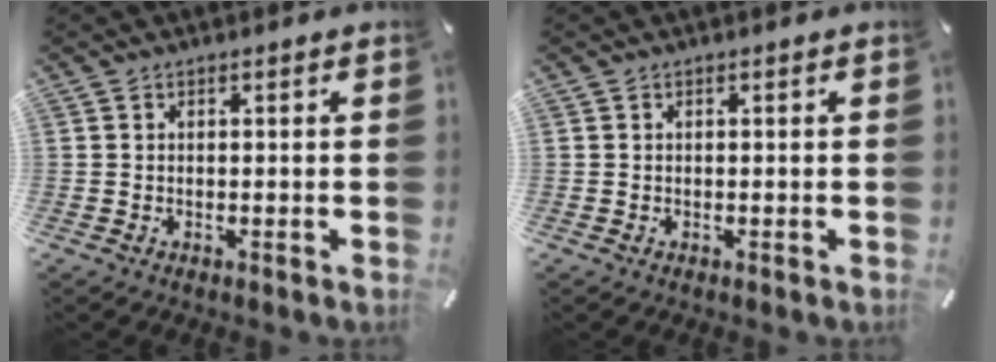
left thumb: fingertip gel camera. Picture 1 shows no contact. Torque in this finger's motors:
{"motor_torque": [0.02, 0.03, 0.00, 0.00, 0.00]}